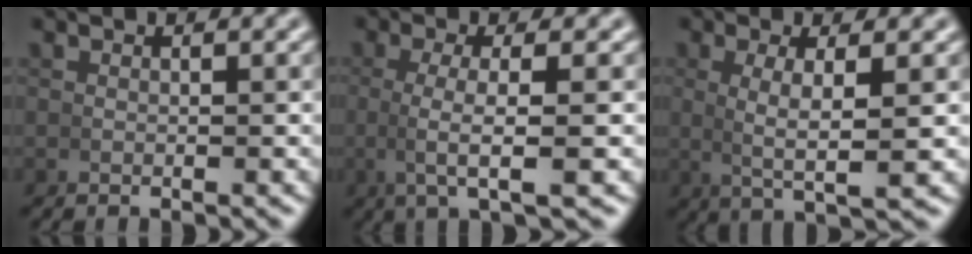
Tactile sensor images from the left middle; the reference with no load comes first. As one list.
[{"total": 4.0, "force": [0.1, 0.2, 4.0], "torque": [-0.080, -0.003, 0.004]}, {"total": 4.1, "force": [0.7, 0.3, 4.0], "torque": [-0.073, -0.006, 0.020]}]